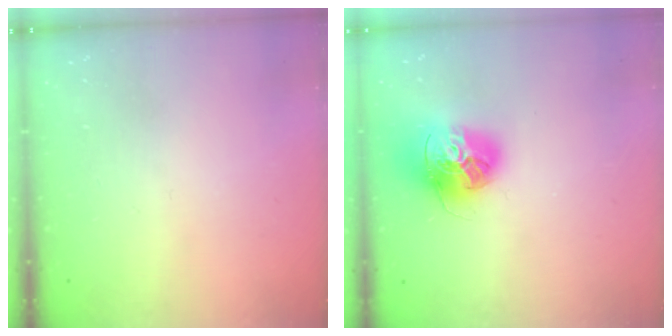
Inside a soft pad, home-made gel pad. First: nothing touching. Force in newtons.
{"total": 17.1, "press": 17.0, "slide": 1.9}